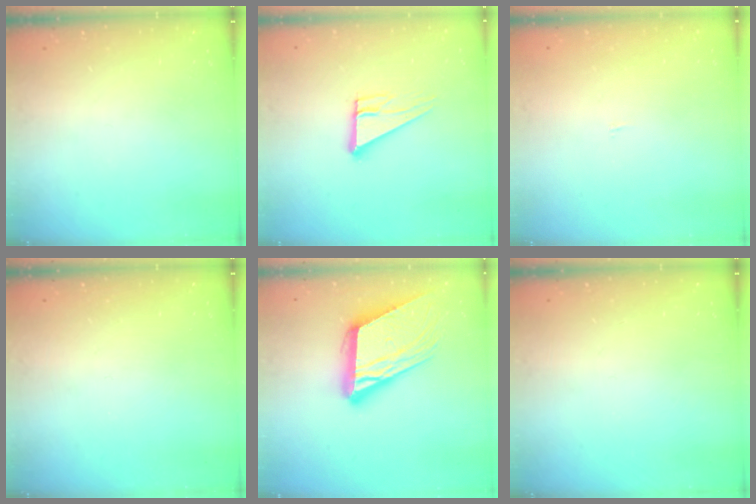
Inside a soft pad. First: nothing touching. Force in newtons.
{"total": 10.0, "press": 10.0, "slide": 0.5}
{"total": 2.3, "press": 2.3, "slide": 0.2}
{"total": 0.0}
{"total": 18.2, "press": 18.0, "slide": 2.7}
{"total": 0.0}